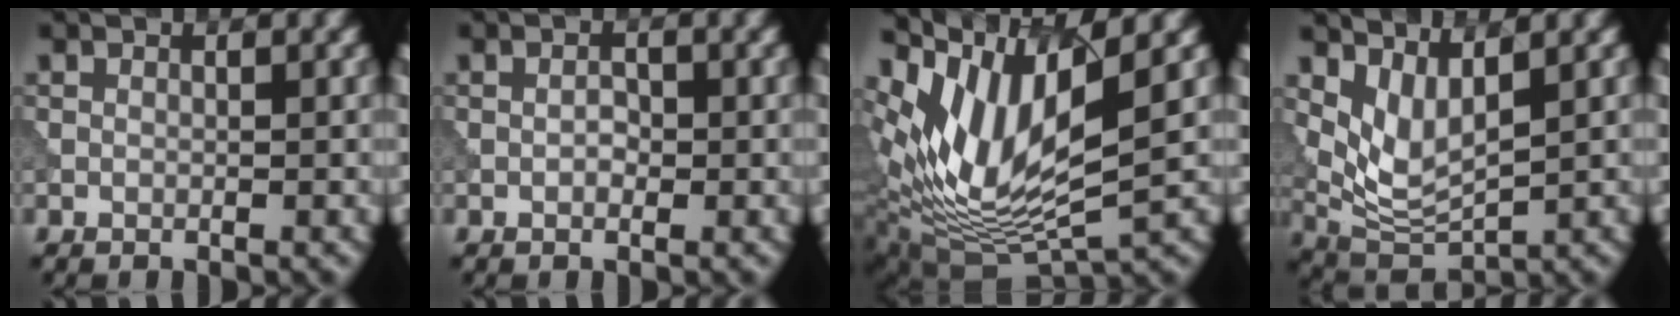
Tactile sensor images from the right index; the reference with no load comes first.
{"total": 1.0, "force": [-0.1, 0.6, 0.8], "torque": [-0.014, 0.002, -0.004]}
{"total": 10.5, "force": [4.4, 3.5, 8.9], "torque": [-0.180, 0.001, 0.088]}
{"total": 3.8, "force": [1.9, 1.5, 2.9], "torque": [-0.062, -0.013, 0.046]}